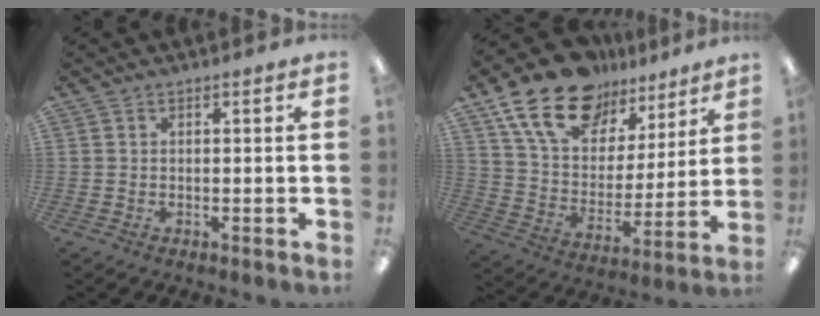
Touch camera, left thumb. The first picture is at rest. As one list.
[{"total": 19.1, "force": [13.9, 10.2, 8.2], "torque": [-0.167, -0.079, 0.254]}]